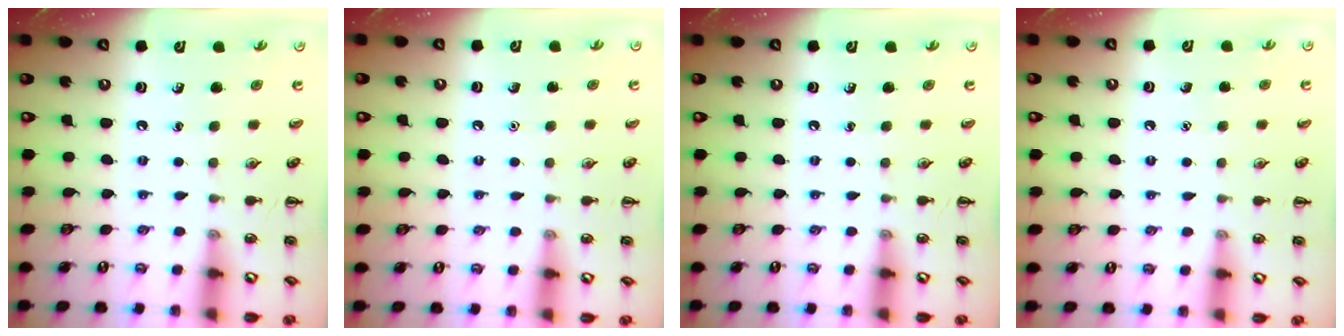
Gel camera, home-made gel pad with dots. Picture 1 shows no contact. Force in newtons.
{"total": 1.6, "press": 1.6, "slide": 0.1}
{"total": 0.0}
{"total": 1.4, "press": 1.4, "slide": 0.1}